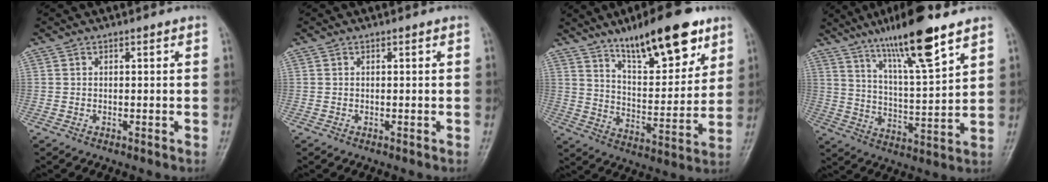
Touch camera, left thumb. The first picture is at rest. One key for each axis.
{"total": 0.0}
{"total": 17.8, "fx": 11.7, "fy": 5.7, "fz": 12.2, "tx": -0.152, "ty": -0.062, "tz": 0.194}
{"total": 15.3, "fx": 10.2, "fy": 2.2, "fz": 11.2, "tx": -0.186, "ty": -0.052, "tz": 0.182}